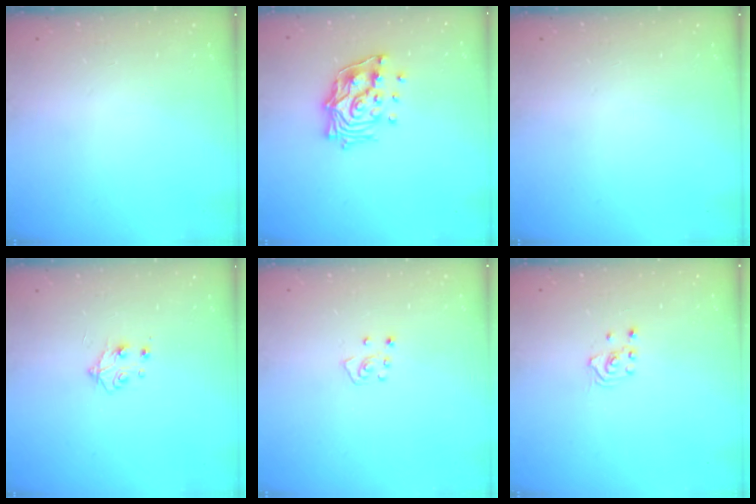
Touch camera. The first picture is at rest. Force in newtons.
{"total": 15.1, "press": 15.0, "slide": 1.8}
{"total": 0.0}
{"total": 4.9, "press": 4.9, "slide": 0.7}
{"total": 5.4, "press": 5.4, "slide": 0.6}
{"total": 2.0, "press": 2.0, "slide": 0.3}